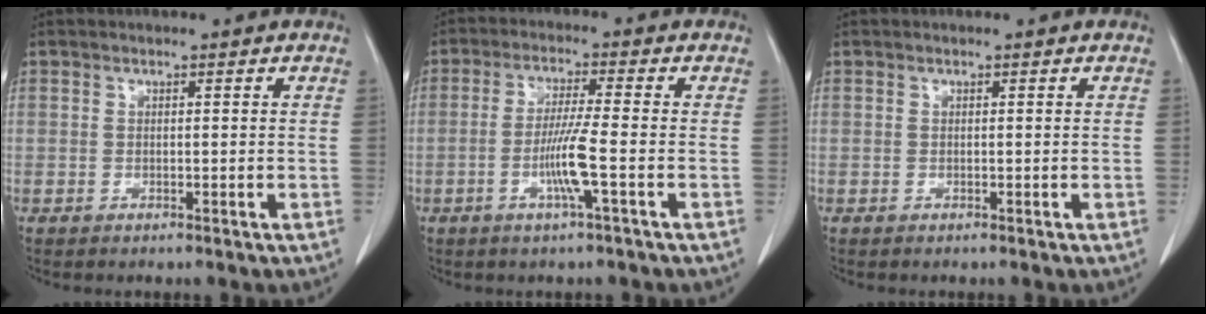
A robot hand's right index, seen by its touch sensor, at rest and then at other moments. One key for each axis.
{"total": 6.1, "fx": -1.9, "fy": -0.8, "fz": 5.8, "tx": -0.114, "ty": -0.005, "tz": -0.037}
{"total": 0.0}